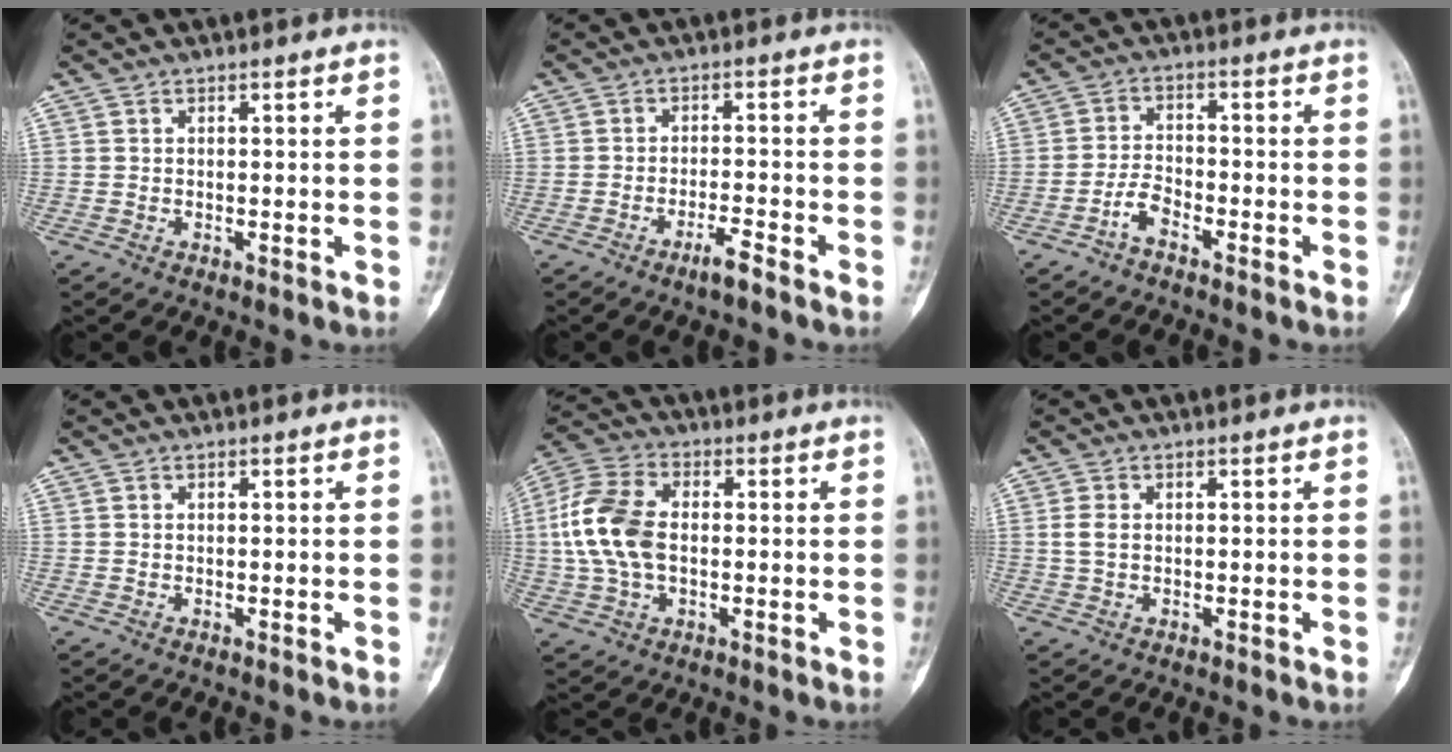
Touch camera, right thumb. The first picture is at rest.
{"total": 3.4, "force": [-2.5, 0.2, 2.3], "torque": [-0.049, 0.011, -0.048]}
{"total": 3.8, "force": [-2.7, 1.5, 2.2], "torque": [-0.041, 0.024, -0.055]}
{"total": 0.0}
{"total": 12.8, "force": [0.2, 8.0, 10.1], "torque": [-0.217, 0.019, 0.000]}
{"total": 2.2, "force": [0.2, 1.4, 1.7], "torque": [-0.043, 0.000, 0.003]}